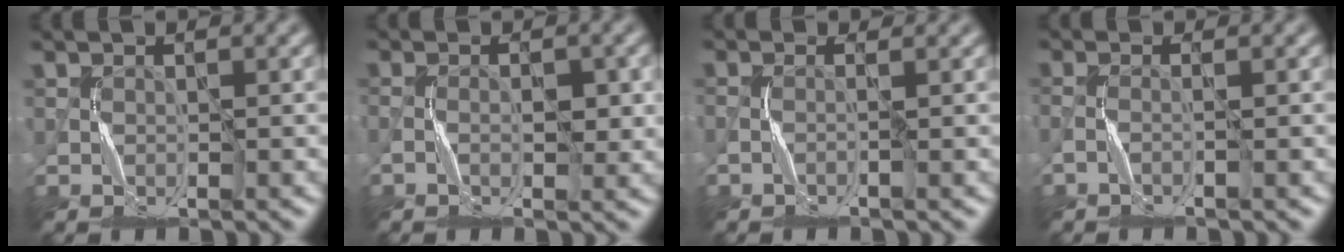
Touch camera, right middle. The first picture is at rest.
{"total": 2.8, "force": [-0.3, 1.2, 2.5], "torque": [-0.048, 0.000, -0.007]}
{"total": 1.2, "force": [-0.2, 0.2, 1.1], "torque": [-0.026, 0.001, -0.014]}
{"total": 1.4, "force": [-0.7, 0.2, 1.2], "torque": [-0.026, 0.002, -0.020]}